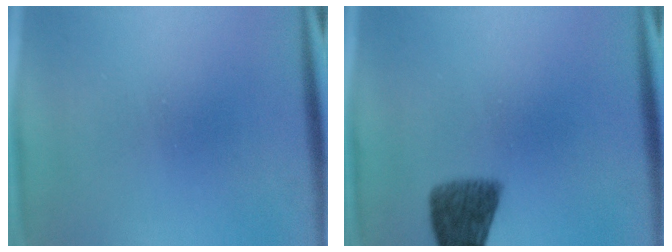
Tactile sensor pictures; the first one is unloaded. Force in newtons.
{"total": 7.5}